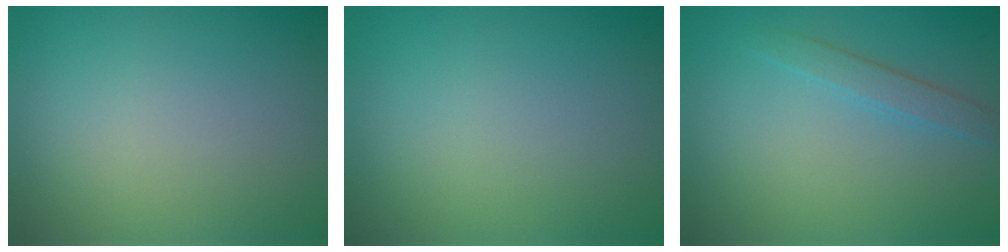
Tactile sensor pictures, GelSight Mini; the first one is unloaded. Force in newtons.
{"total": 0.0}
{"total": 1.7, "press": 1.7, "slide": 0.1}